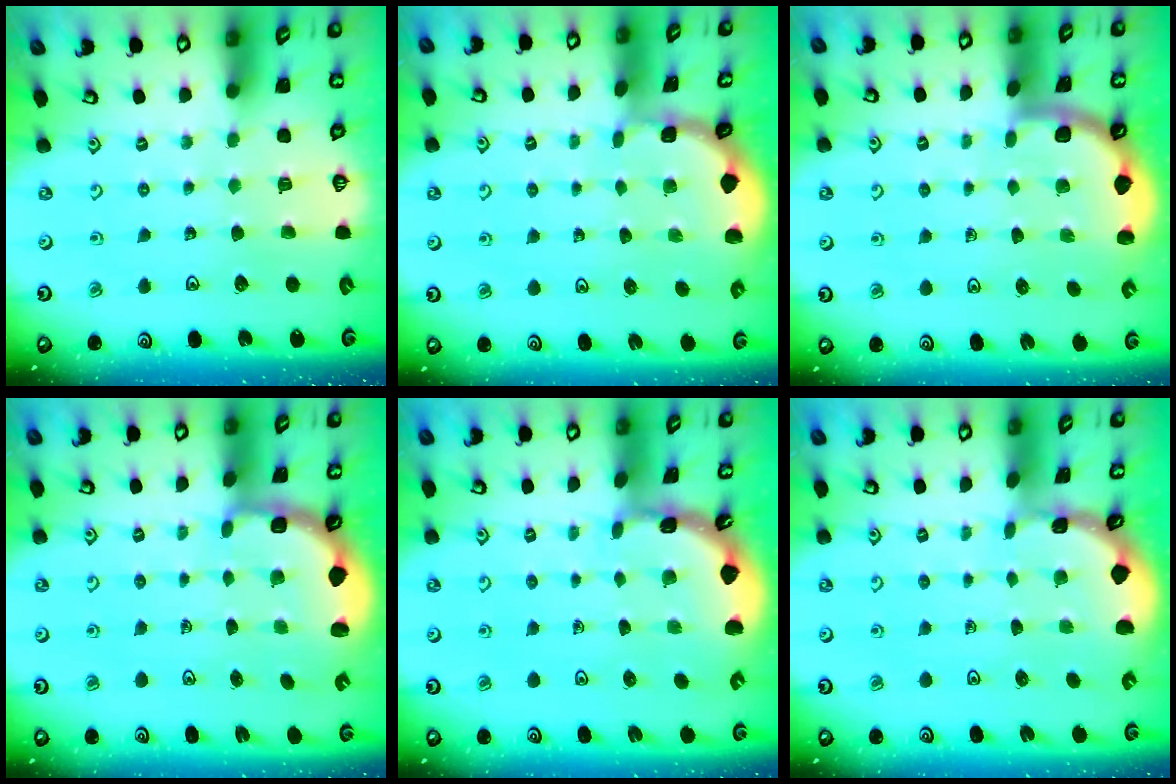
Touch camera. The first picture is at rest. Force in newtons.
{"total": 0.9, "press": 0.8, "slide": 0.2}
{"total": 2.2, "press": 2.2, "slide": 0.1}
{"total": 2.6, "press": 2.3, "slide": 1.3}
{"total": 1.6, "press": 1.6, "slide": 0.1}
{"total": 0.7, "press": 0.6, "slide": 0.1}